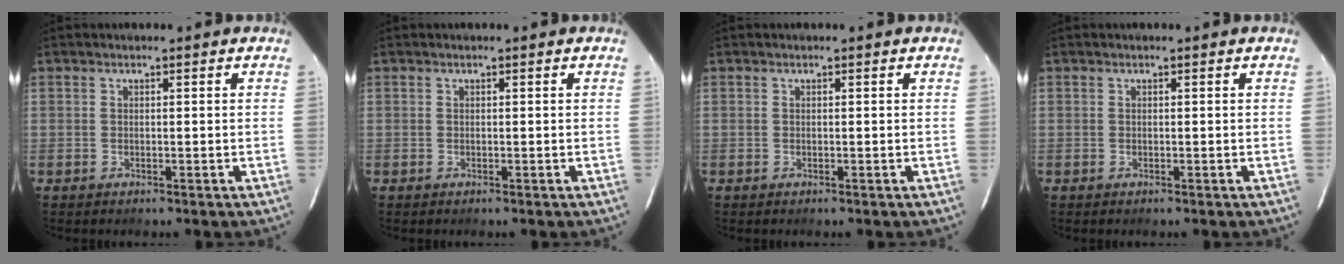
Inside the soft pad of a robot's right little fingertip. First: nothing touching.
{"total": 0.0}
{"total": 0.0}
{"total": 0.0}